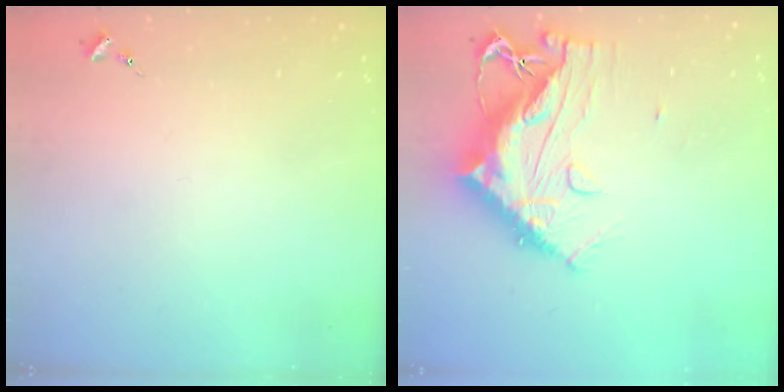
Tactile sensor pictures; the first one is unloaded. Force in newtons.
{"total": 16.4, "press": 16.3, "slide": 1.5}